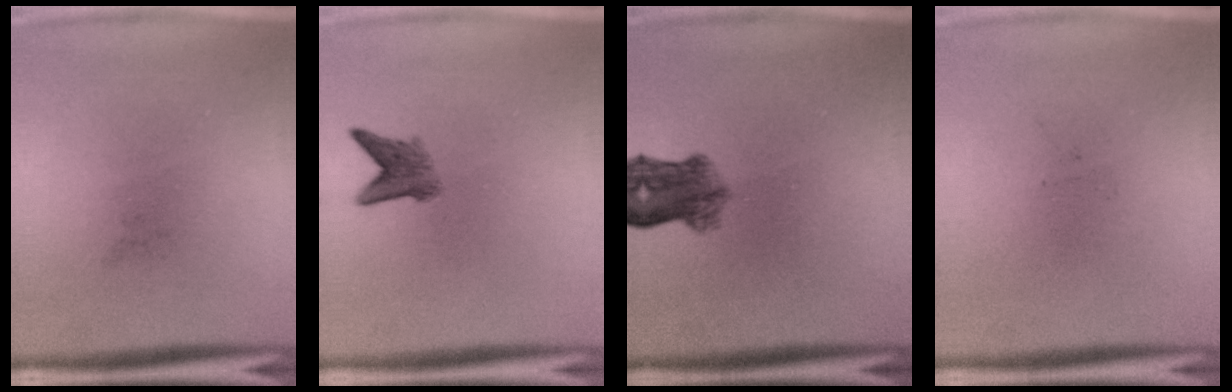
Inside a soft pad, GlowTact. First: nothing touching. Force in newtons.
{"total": 3.0}
{"total": 5.0}
{"total": 0.0}